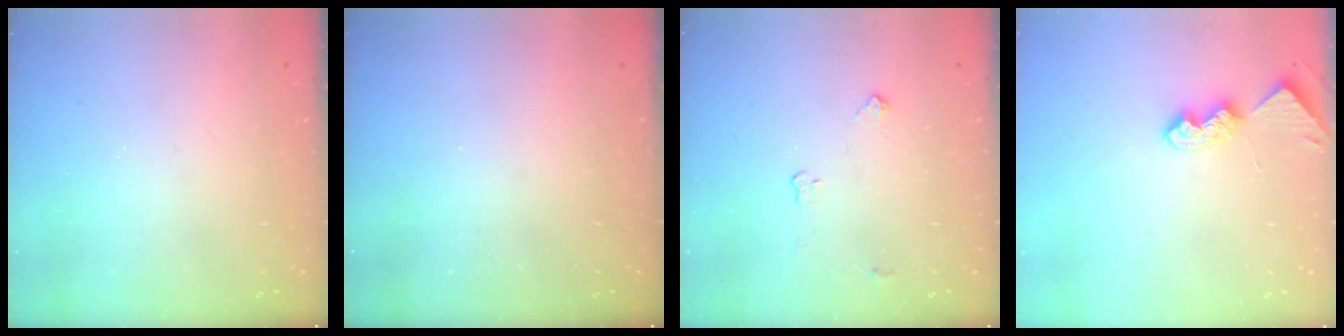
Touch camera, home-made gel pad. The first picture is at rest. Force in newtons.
{"total": 0.0}
{"total": 2.6, "press": 2.6, "slide": 0.4}
{"total": 7.5, "press": 7.5, "slide": 0.5}